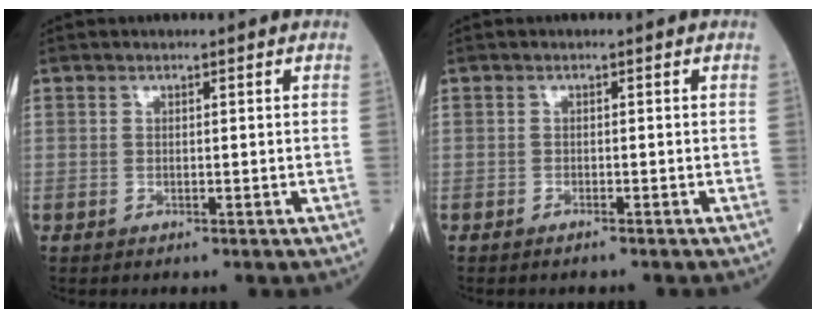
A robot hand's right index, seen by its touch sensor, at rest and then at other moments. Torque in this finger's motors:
{"motor_torque": [-0.04, -0.06, -0.02, 0.00]}